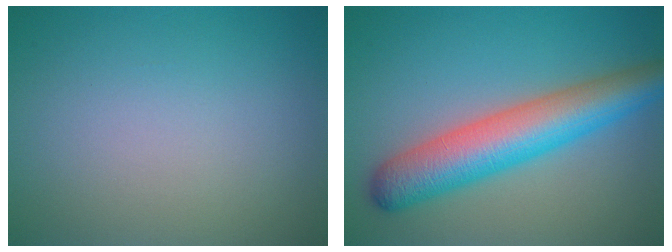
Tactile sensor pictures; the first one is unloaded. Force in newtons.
{"total": 7.6, "press": 7.6, "slide": 0.2}